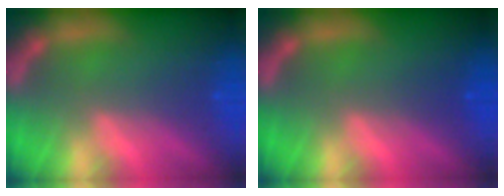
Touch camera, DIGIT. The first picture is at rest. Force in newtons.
{"total": 1.0}